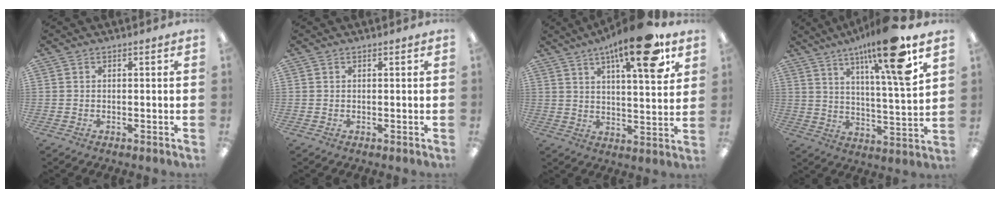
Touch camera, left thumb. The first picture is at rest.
{"total": 0.0}
{"total": 16.9, "force": [10.0, 4.7, 12.8], "torque": [-0.183, -0.045, 0.151]}
{"total": 17.5, "force": [11.0, 2.2, 13.4], "torque": [-0.219, -0.055, 0.161]}